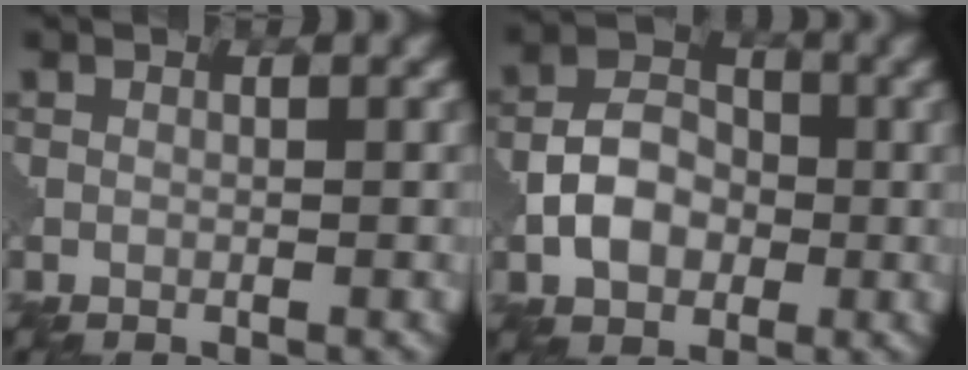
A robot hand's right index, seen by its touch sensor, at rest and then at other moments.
{"total": 4.8, "force": [-1.3, 3.5, 3.0], "torque": [-0.046, 0.006, -0.025]}